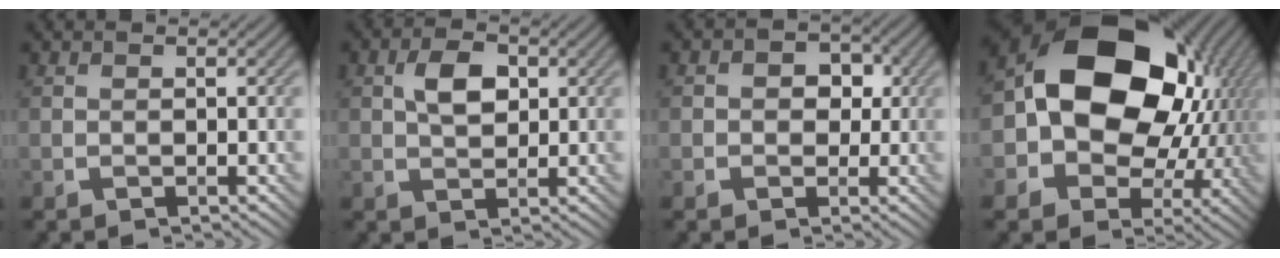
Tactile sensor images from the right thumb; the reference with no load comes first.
{"total": 4.3, "force": [1.0, 2.7, 3.3], "torque": [-0.064, 0.006, 0.014]}
{"total": 3.7, "force": [0.1, 3.2, 1.9], "torque": [-0.019, 0.005, -0.015]}
{"total": 19.2, "force": [2.3, 14.7, 12.2], "torque": [-0.212, -0.016, 0.046]}